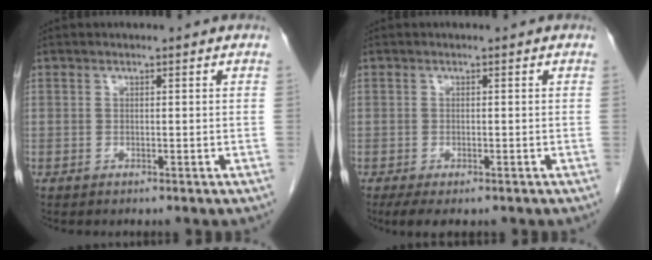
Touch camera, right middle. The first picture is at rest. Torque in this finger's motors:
{"motor_torque": [0.91, -0.61, 0.15, 0.06]}